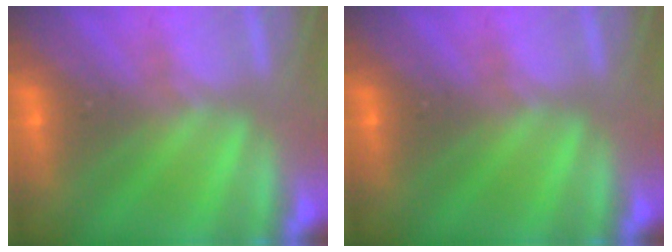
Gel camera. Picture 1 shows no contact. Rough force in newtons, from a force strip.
{"total": 0.0}